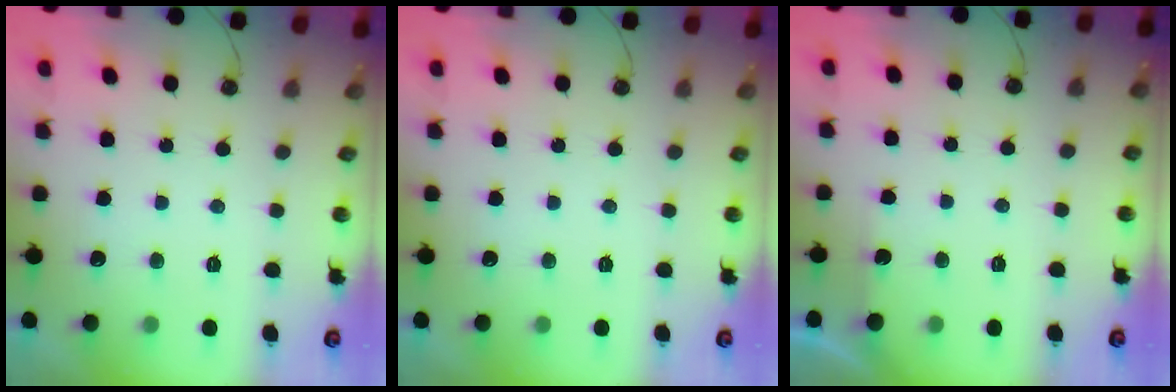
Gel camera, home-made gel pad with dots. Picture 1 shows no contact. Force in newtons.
{"total": 0.0}
{"total": 1.5, "press": 1.4, "slide": 0.3}